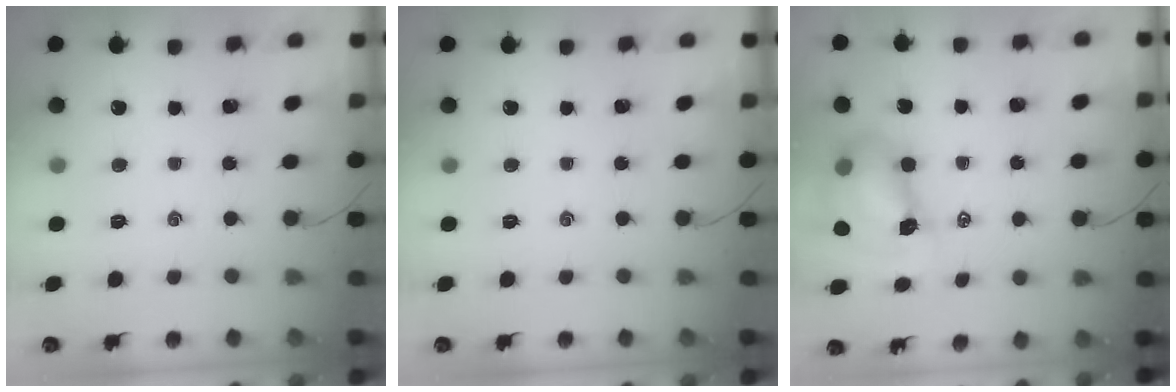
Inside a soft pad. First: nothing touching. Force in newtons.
{"total": 0.0}
{"total": 10.5, "press": 10.1, "slide": 2.9}